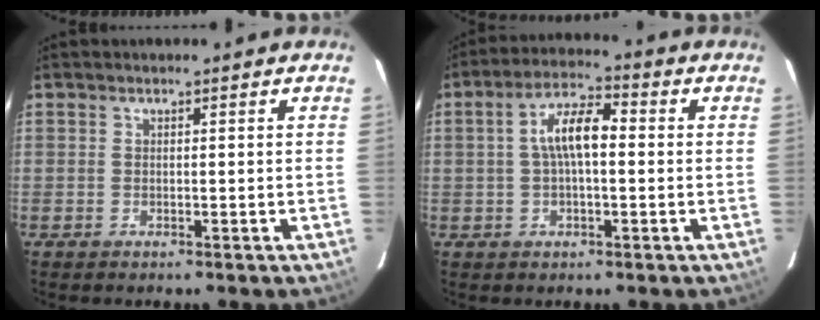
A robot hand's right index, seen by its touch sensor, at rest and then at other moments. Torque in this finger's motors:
{"motor_torque": [0.49, -0.12, 0.32, 0.08]}